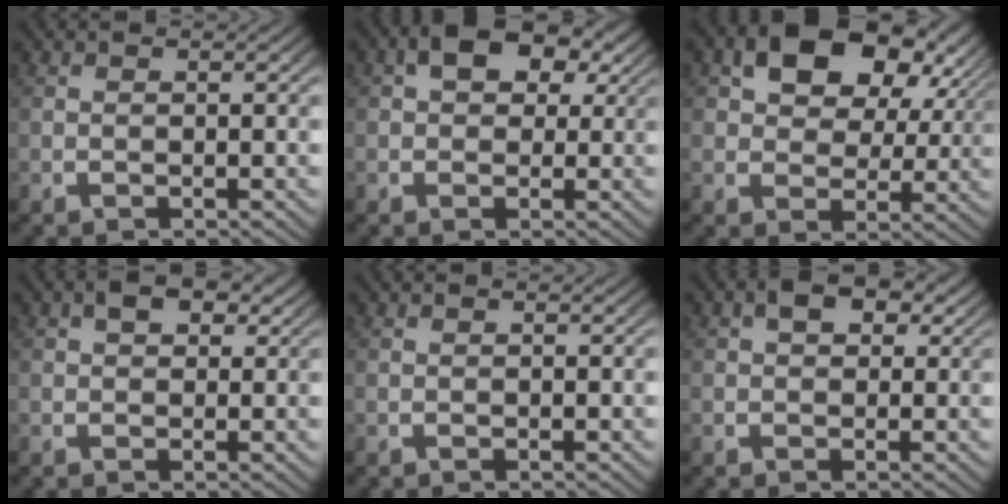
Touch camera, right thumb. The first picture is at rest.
{"total": 5.0, "force": [2.2, 3.0, 3.3], "torque": [-0.051, 0.008, 0.030]}
{"total": 8.3, "force": [3.3, 4.9, 5.8], "torque": [-0.104, -0.004, 0.060]}
{"total": 2.5, "force": [1.3, 1.5, 1.6], "torque": [-0.021, 0.001, 0.019]}
{"total": 0.0}
{"total": 3.0, "force": [1.3, 1.9, 1.9], "torque": [-0.026, 0.002, 0.016]}